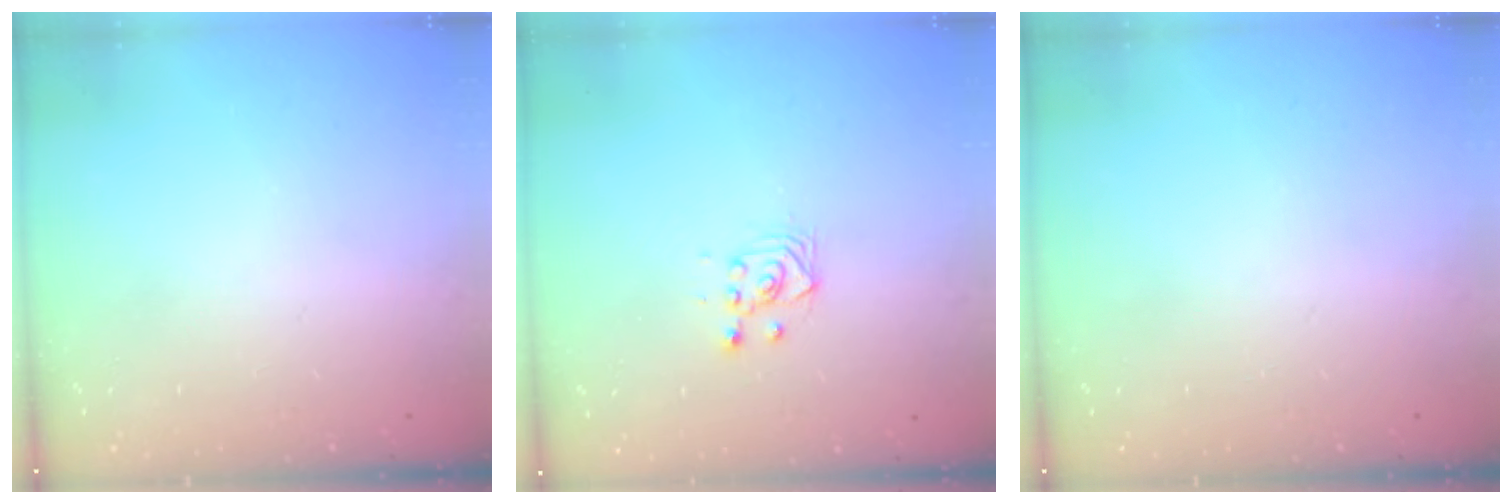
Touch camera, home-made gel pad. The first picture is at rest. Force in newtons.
{"total": 2.9, "press": 2.9, "slide": 0.6}
{"total": 0.0}